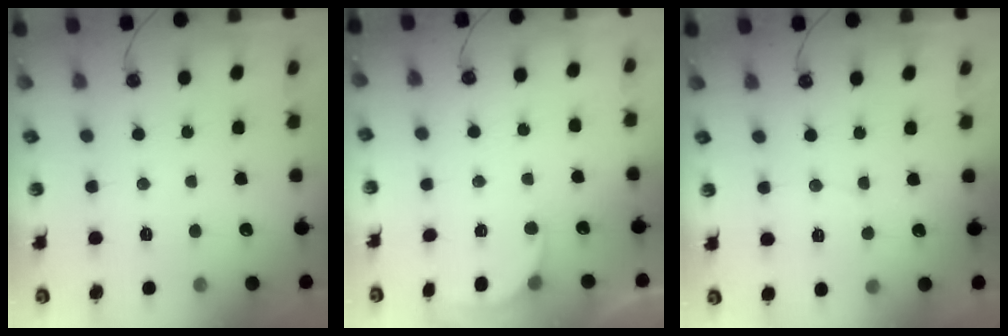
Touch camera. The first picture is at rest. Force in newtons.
{"total": 2.5, "press": 2.3, "slide": 1.1}
{"total": 3.4, "press": 3.4, "slide": 0.3}